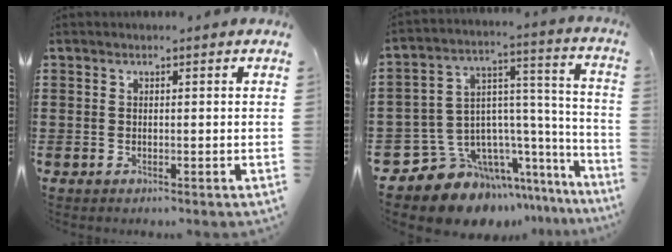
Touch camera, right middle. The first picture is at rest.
{"total": 9.5, "force": [-7.2, 5.9, 2.0], "torque": [-0.066, -0.007, -0.133]}